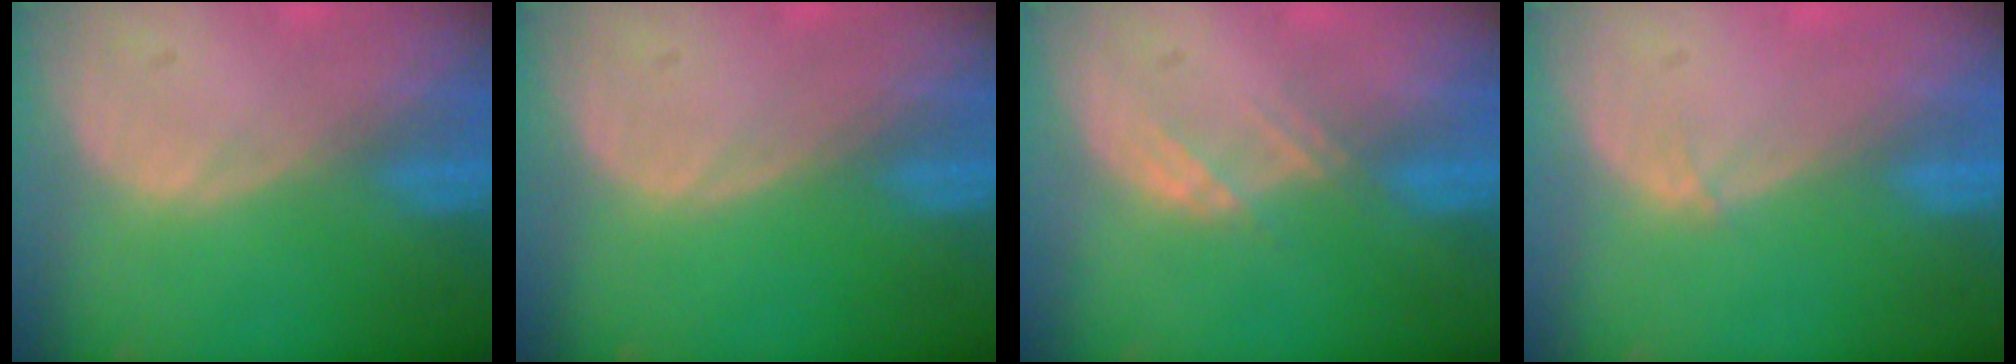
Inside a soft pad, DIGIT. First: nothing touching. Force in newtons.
{"total": 0.0}
{"total": 2.3, "press": 2.1, "slide": 0.7}
{"total": 0.6, "press": 0.4, "slide": 0.3}